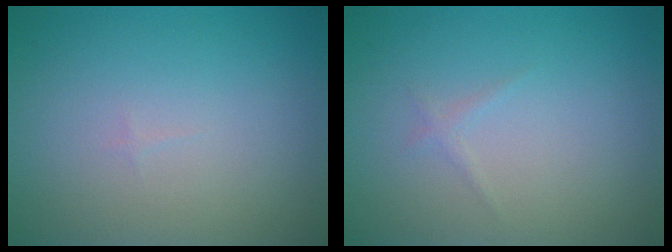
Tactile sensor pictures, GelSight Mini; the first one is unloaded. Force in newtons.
{"total": 0.6, "press": 0.6, "slide": 0.0}